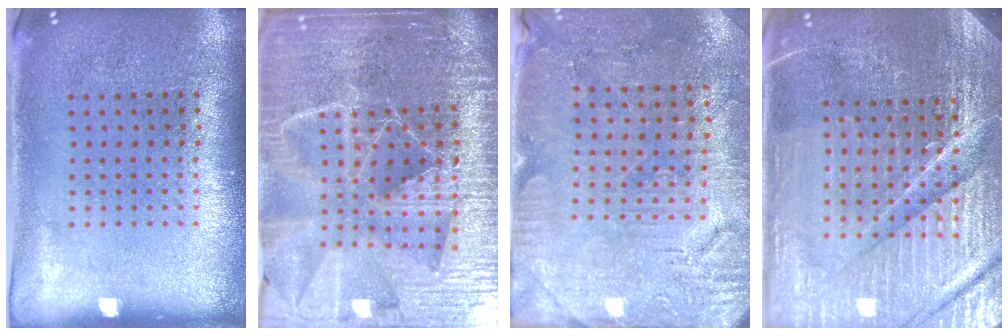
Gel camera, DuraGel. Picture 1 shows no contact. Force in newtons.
{"total": 6.4, "press": 5.5, "slide": 3.2}
{"total": 3.0, "press": 2.9, "slide": 0.6}
{"total": 5.5, "press": 5.1, "slide": 2.1}